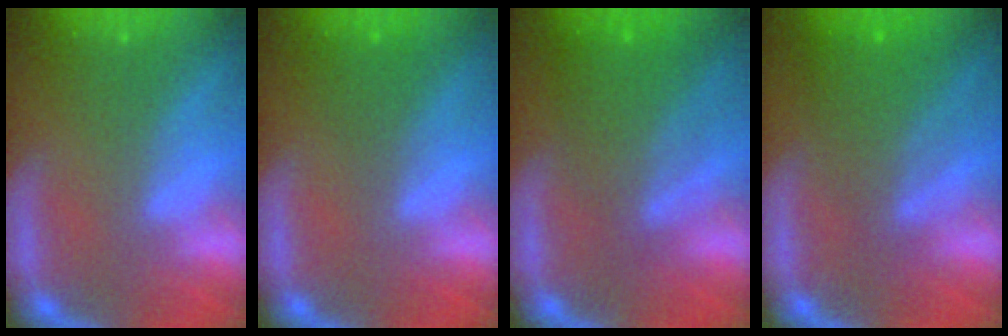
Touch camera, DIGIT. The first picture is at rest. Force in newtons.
{"total": 1.5}
{"total": 5.5}
{"total": 5.1}